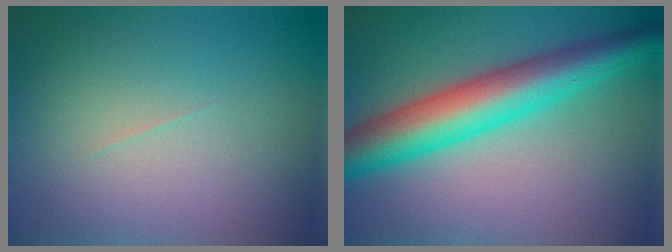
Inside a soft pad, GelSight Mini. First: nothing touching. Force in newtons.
{"total": 8.1, "press": 8.1, "slide": 0.1}